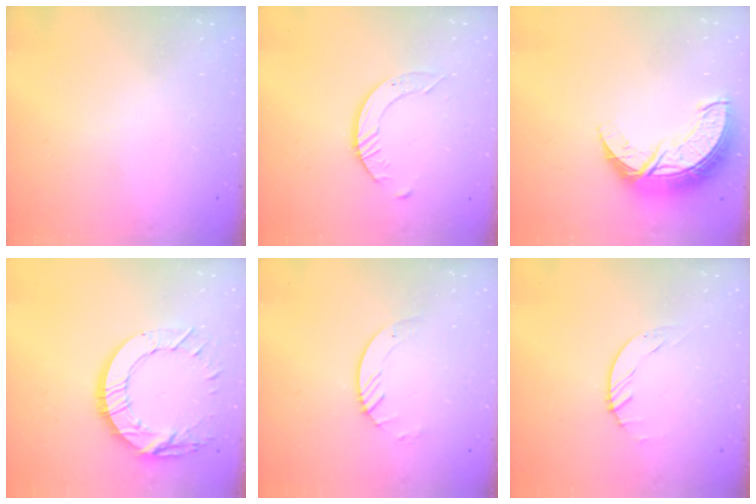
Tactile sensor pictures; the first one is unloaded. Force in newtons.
{"total": 3.5, "press": 3.5, "slide": 0.3}
{"total": 11.4, "press": 11.4, "slide": 0.8}
{"total": 15.3, "press": 15.2, "slide": 1.3}
{"total": 3.6, "press": 3.6, "slide": 0.4}
{"total": 1.5, "press": 1.4, "slide": 0.1}